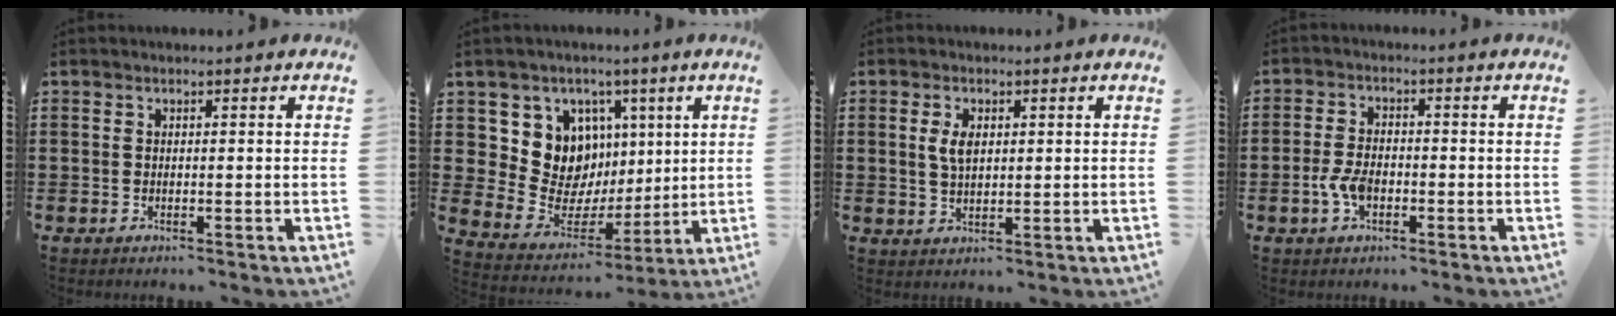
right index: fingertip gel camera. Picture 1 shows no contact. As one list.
[{"total": 11.0, "force": [2.9, 10.0, 3.6], "torque": [-0.089, -0.030, 0.063]}, {"total": 3.4, "force": [0.9, 1.7, 2.8], "torque": [-0.060, 0.007, 0.014]}, {"total": 4.1, "force": [-1.3, 2.3, 3.1], "torque": [-0.077, -0.004, -0.028]}]